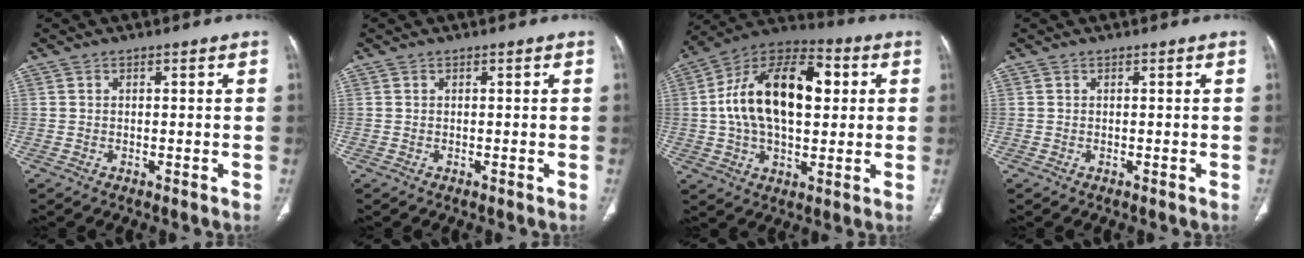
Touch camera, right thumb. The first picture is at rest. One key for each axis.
{"total": 0.0}
{"total": 21.6, "fx": 3.1, "fy": 12.3, "fz": 17.4, "tx": -0.280, "ty": 0.022, "tz": 0.045}
{"total": 0.0}